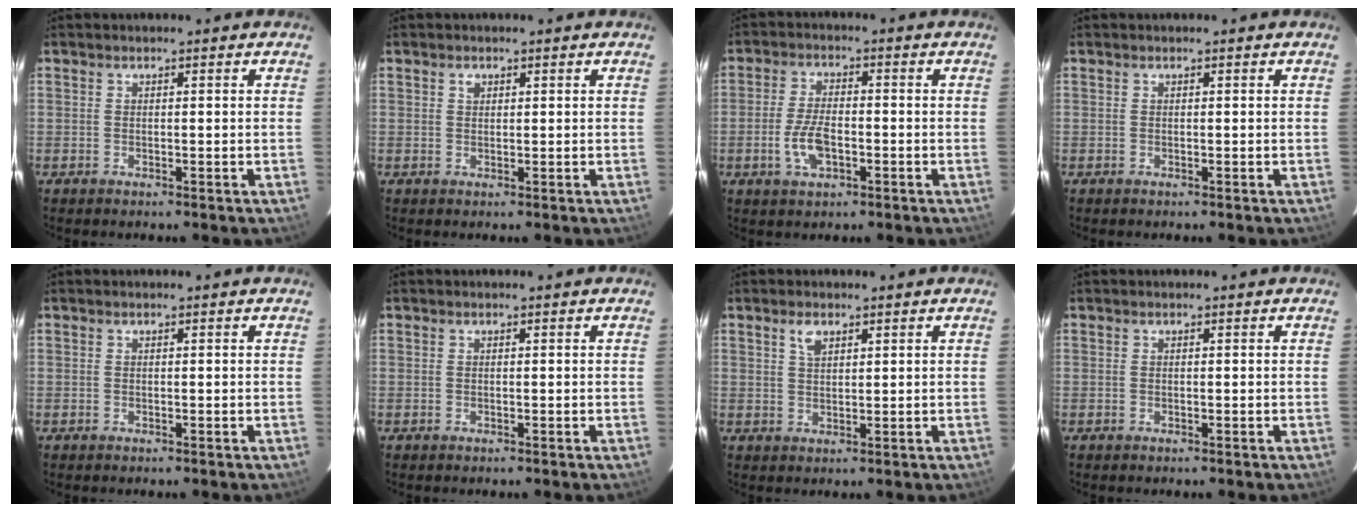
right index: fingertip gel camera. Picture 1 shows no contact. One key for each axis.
{"total": 1.0, "fx": 0.6, "fy": 0.8, "fz": 0.3, "tx": -0.005, "ty": 0.003, "tz": 0.010}
{"total": 6.6, "fx": -2.2, "fy": 3.2, "fz": 5.3, "tx": -0.115, "ty": -0.002, "tz": -0.039}
{"total": 0.0}
{"total": 0.0}
{"total": 0.0}
{"total": 2.7, "fx": 1.6, "fy": 1.3, "fz": 1.6, "tx": -0.027, "ty": 0.005, "tz": 0.031}
{"total": 0.0}